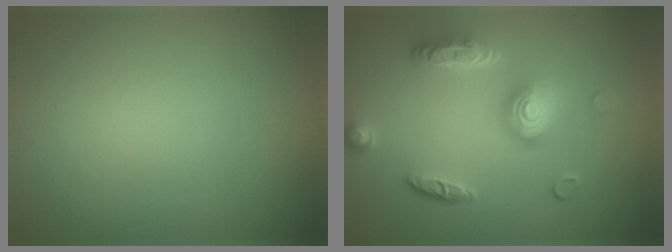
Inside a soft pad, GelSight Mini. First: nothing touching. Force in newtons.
{"total": 5.0, "press": 3.7, "slide": 3.4}